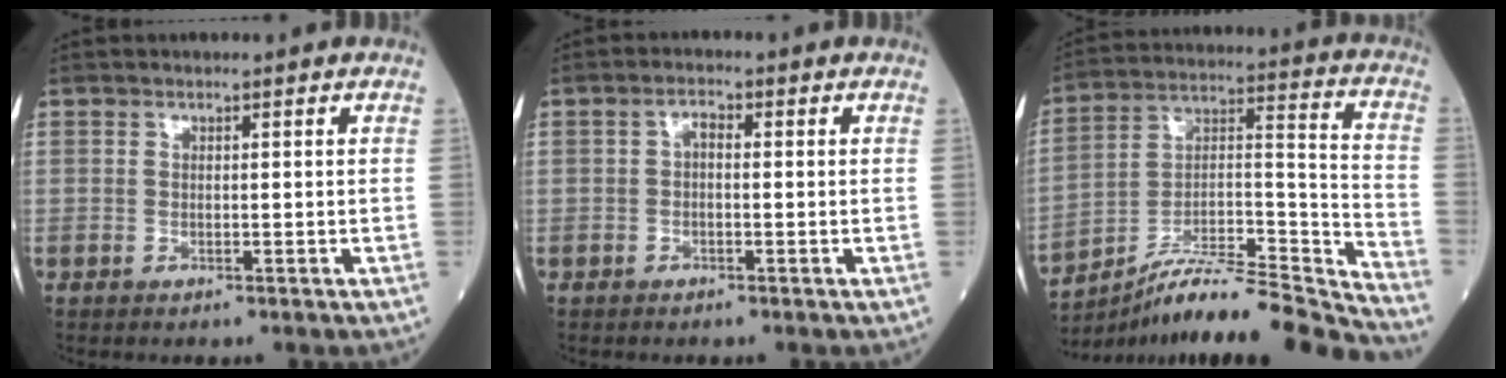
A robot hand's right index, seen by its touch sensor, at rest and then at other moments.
{"total": 1.7, "force": [0.0, 0.8, 1.5], "torque": [-0.025, 0.005, -0.003]}
{"total": 20.8, "force": [-19.2, -0.7, 8.1], "torque": [-0.129, 0.023, -0.314]}